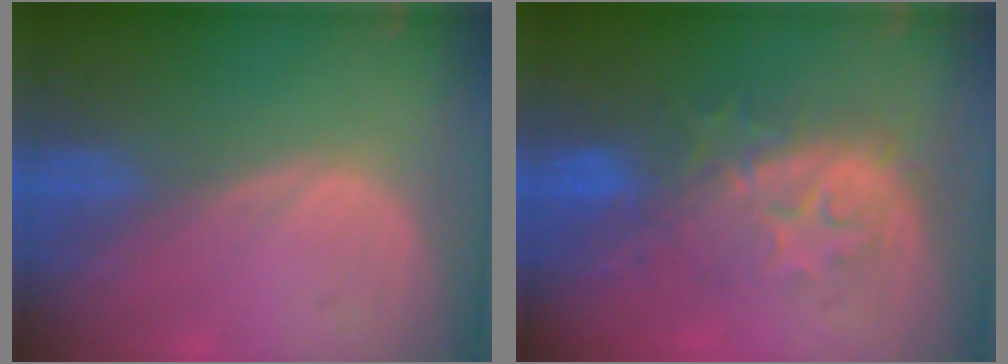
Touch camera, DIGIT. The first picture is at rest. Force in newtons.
{"total": 8.4, "press": 8.3, "slide": 1.1}